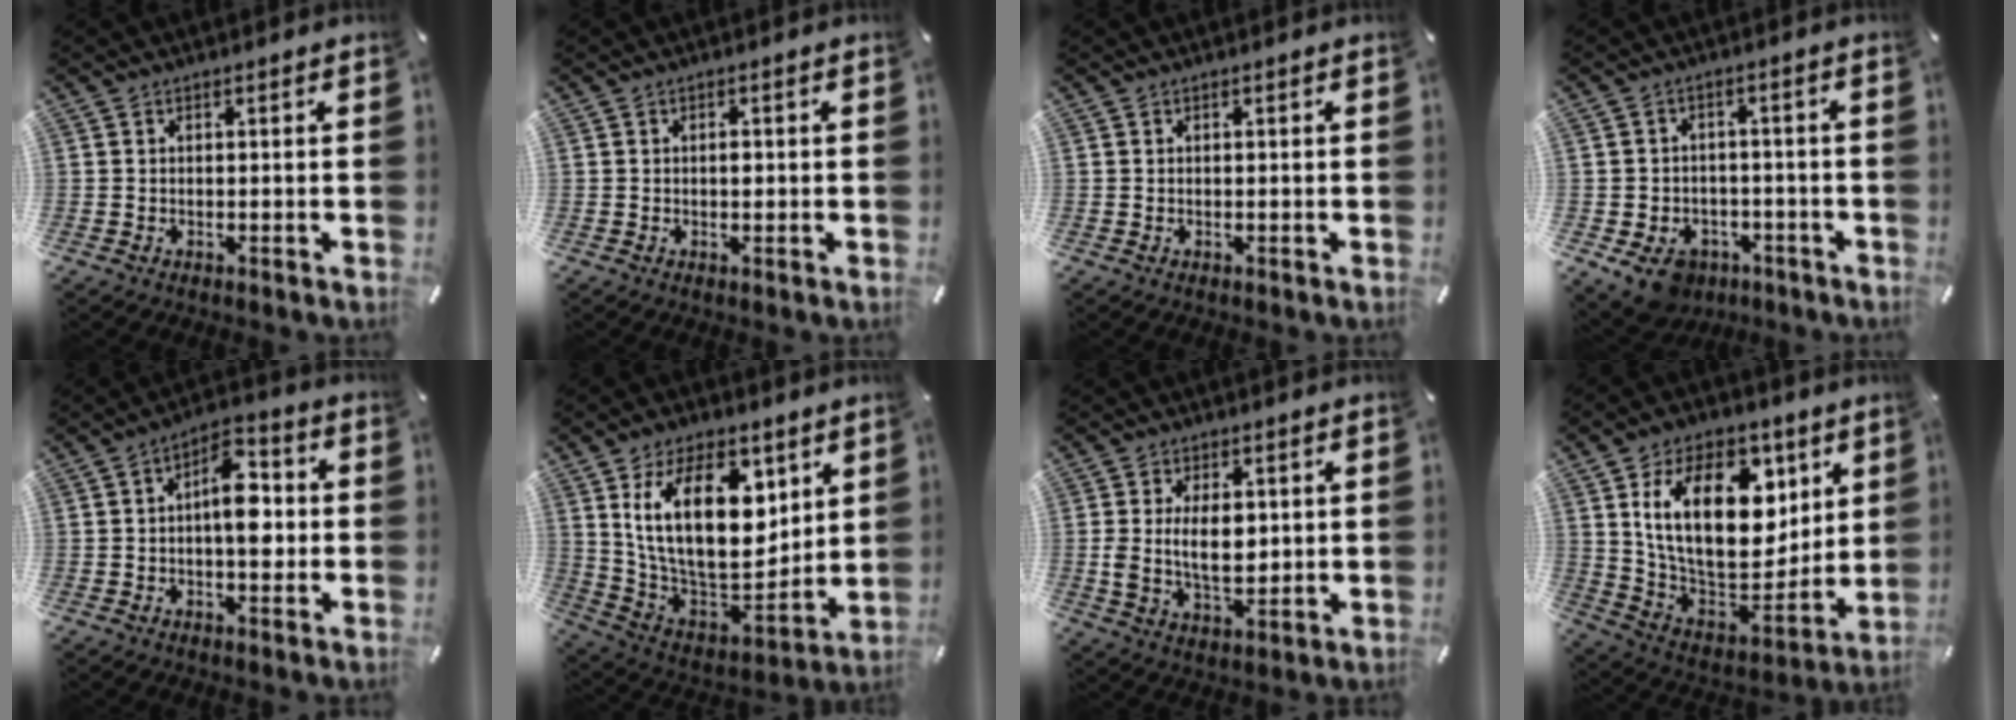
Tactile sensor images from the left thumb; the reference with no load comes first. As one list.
[{"total": 1.2, "force": [0.0, 0.7, 1.0], "torque": [-0.020, 0.001, -0.001]}, {"total": 0.0}, {"total": 8.1, "force": [-4.9, 5.5, 3.3], "torque": [-0.070, 0.035, -0.087]}, {"total": 10.2, "force": [-0.3, 5.4, 8.7], "torque": [-0.109, 0.003, -0.006]}, {"total": 22.9, "force": [8.8, 12.7, 16.9], "torque": [-0.314, -0.052, 0.145]}, {"total": 9.3, "force": [1.1, 5.4, 7.5], "torque": [-0.140, -0.006, 0.016]}, {"total": 25.4, "force": [8.5, 15.2, 18.5], "torque": [-0.317, -0.047, 0.146]}]